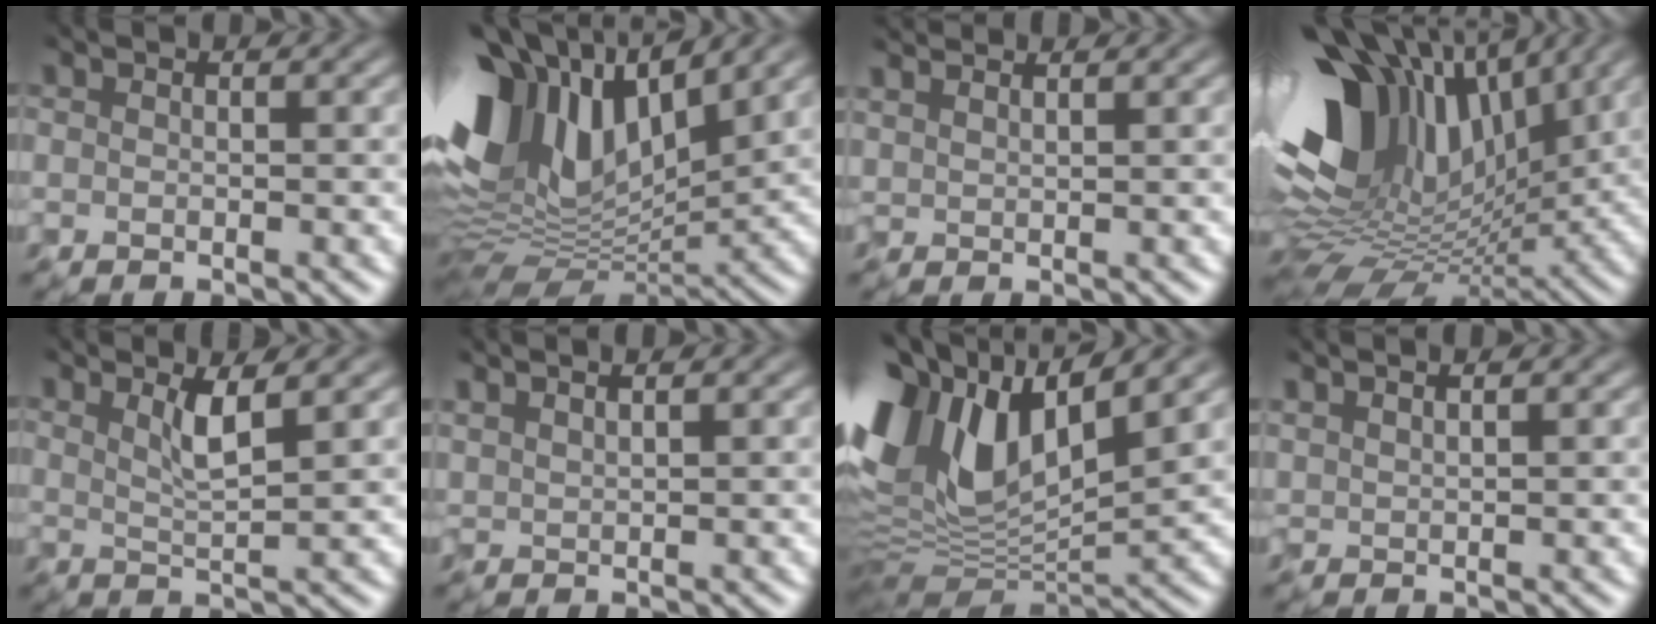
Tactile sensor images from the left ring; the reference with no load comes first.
{"total": 13.3, "force": [5.9, 7.2, 9.5], "torque": [-0.210, 0.014, 0.105]}
{"total": 2.9, "force": [2.7, 0.5, 0.9], "torque": [-0.011, 0.008, 0.038]}
{"total": 13.8, "force": [4.7, 8.0, 10.3], "torque": [-0.211, 0.016, 0.079]}
{"total": 2.7, "force": [1.3, 0.6, 2.2], "torque": [-0.033, -0.003, 0.023]}
{"total": 2.1, "force": [1.8, 0.6, 1.1], "torque": [-0.007, 0.008, 0.020]}
{"total": 13.9, "force": [4.7, 6.9, 11.1], "torque": [-0.235, 0.019, 0.078]}
{"total": 1.8, "force": [1.5, 0.5, 0.8], "torque": [-0.006, 0.004, 0.021]}